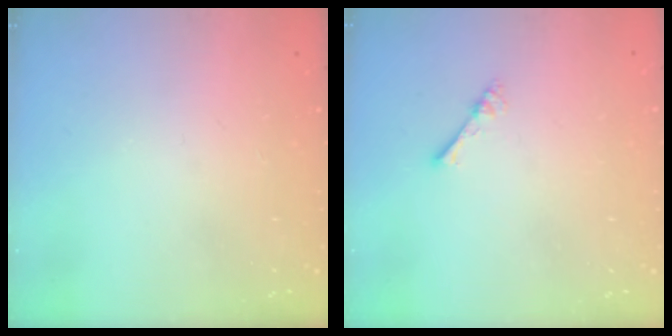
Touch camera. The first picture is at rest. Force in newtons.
{"total": 1.0, "press": 1.0, "slide": 0.3}